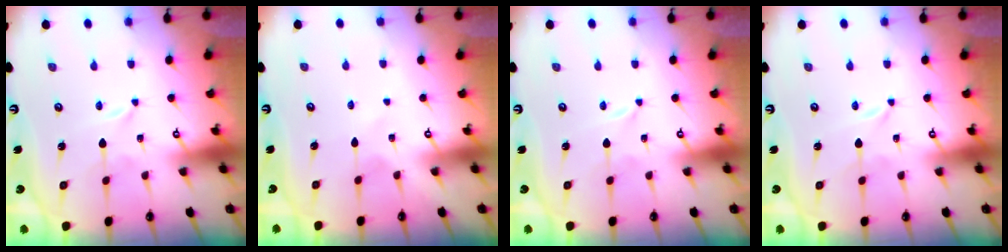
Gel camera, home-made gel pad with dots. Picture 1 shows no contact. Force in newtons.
{"total": 1.3, "press": 1.3, "slide": 0.1}
{"total": 0.0}
{"total": 0.0}